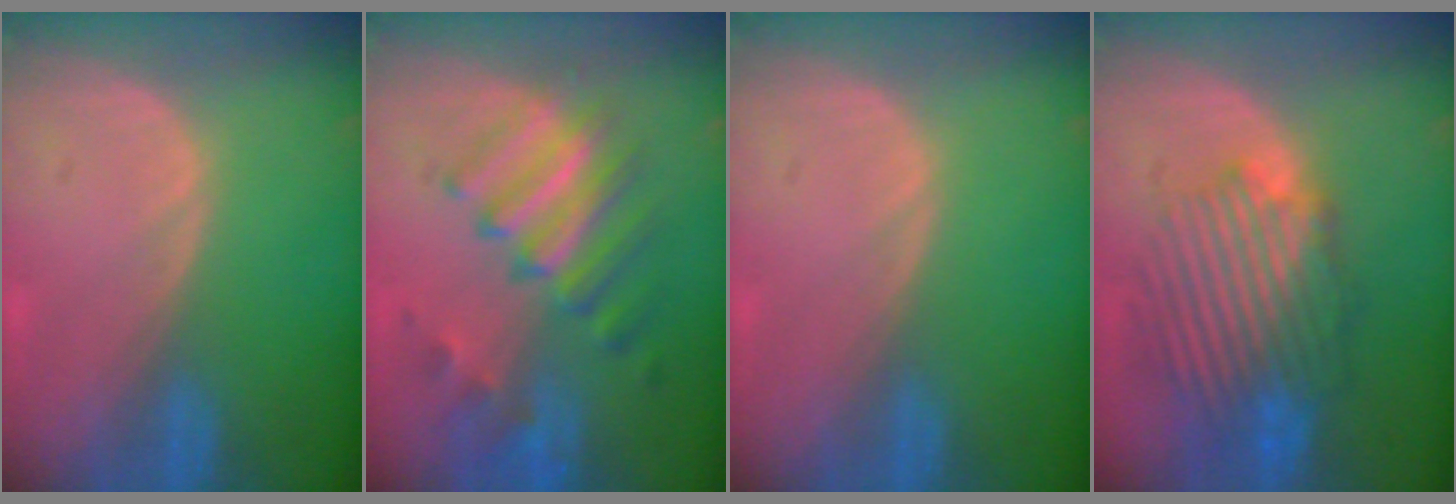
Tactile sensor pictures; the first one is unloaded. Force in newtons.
{"total": 9.6, "press": 8.4, "slide": 4.7}
{"total": 0.0}
{"total": 9.8, "press": 9.5, "slide": 2.5}